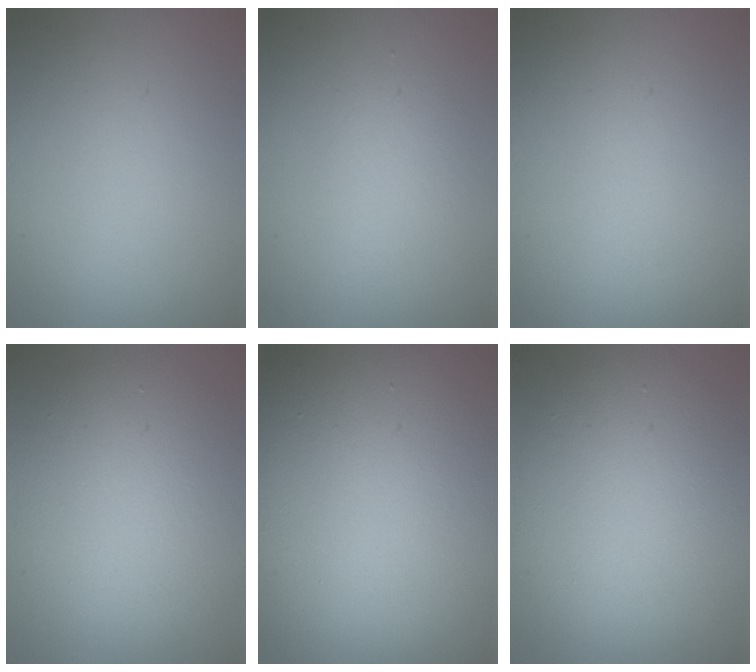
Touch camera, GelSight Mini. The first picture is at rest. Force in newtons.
{"total": 1.5, "press": 1.5, "slide": 0.1}
{"total": 0.0}
{"total": 7.5, "press": 7.5, "slide": 0.2}
{"total": 20.2, "press": 20.2, "slide": 0.8}
{"total": 8.9, "press": 8.9, "slide": 0.3}